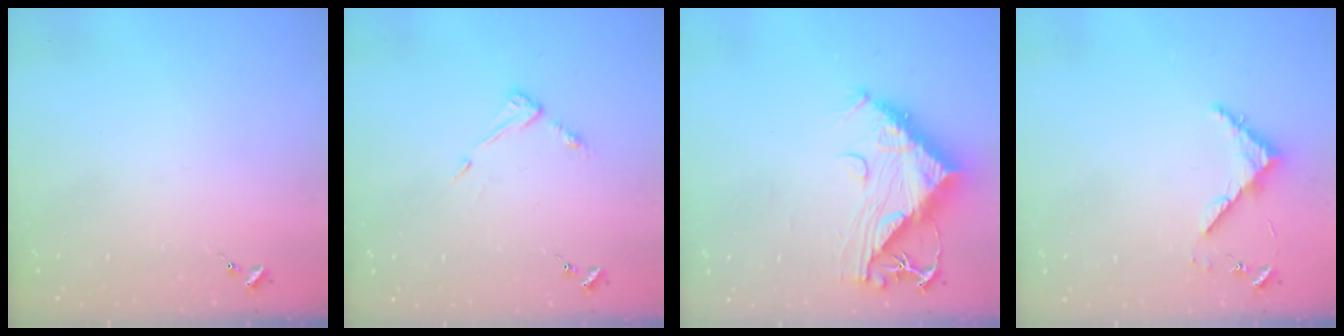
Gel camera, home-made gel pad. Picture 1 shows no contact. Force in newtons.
{"total": 5.6, "press": 5.6, "slide": 0.3}
{"total": 14.1, "press": 14.0, "slide": 1.3}
{"total": 4.6, "press": 4.6, "slide": 0.4}